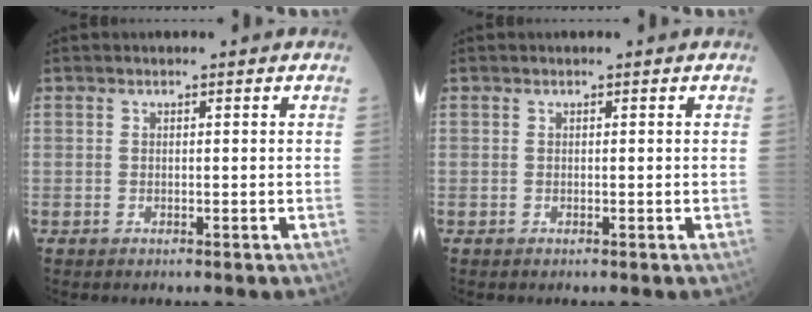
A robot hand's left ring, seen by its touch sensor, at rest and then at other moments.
{"total": 0.0}